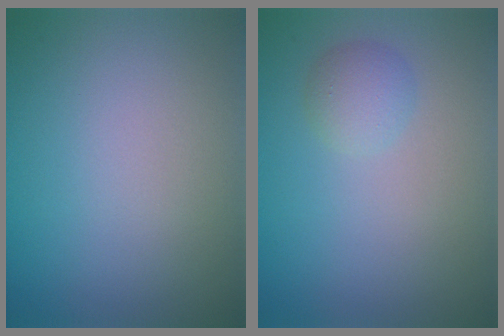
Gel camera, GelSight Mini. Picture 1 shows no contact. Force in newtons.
{"total": 1.7, "press": 1.7, "slide": 0.0}